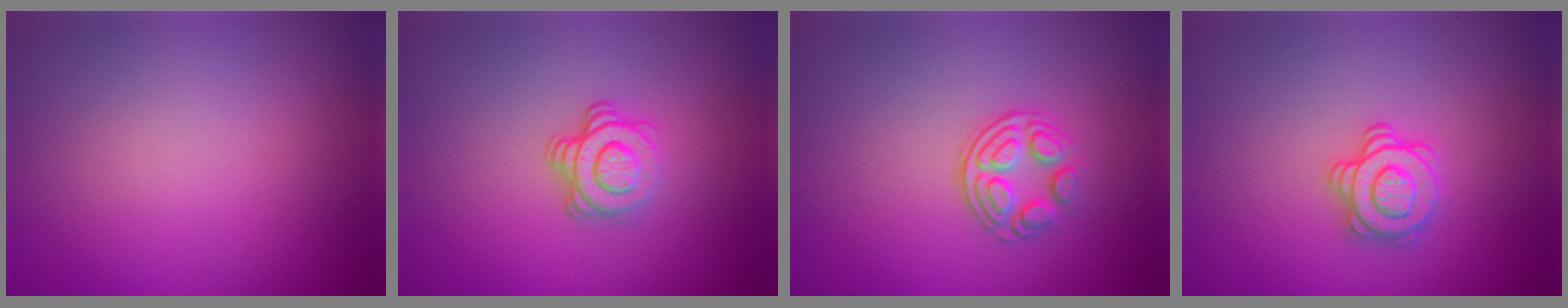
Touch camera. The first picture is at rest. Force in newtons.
{"total": 3.6, "press": 2.5, "slide": 2.5}
{"total": 3.1, "press": 2.5, "slide": 1.9}
{"total": 2.8, "press": 2.7, "slide": 0.9}